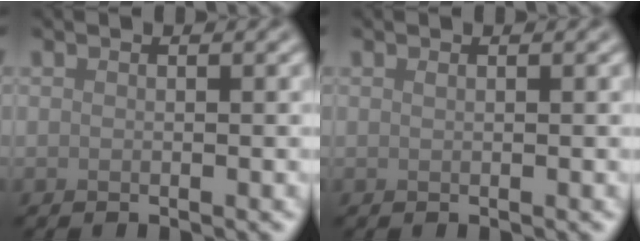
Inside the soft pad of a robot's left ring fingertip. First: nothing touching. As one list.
[{"total": 0.0}]